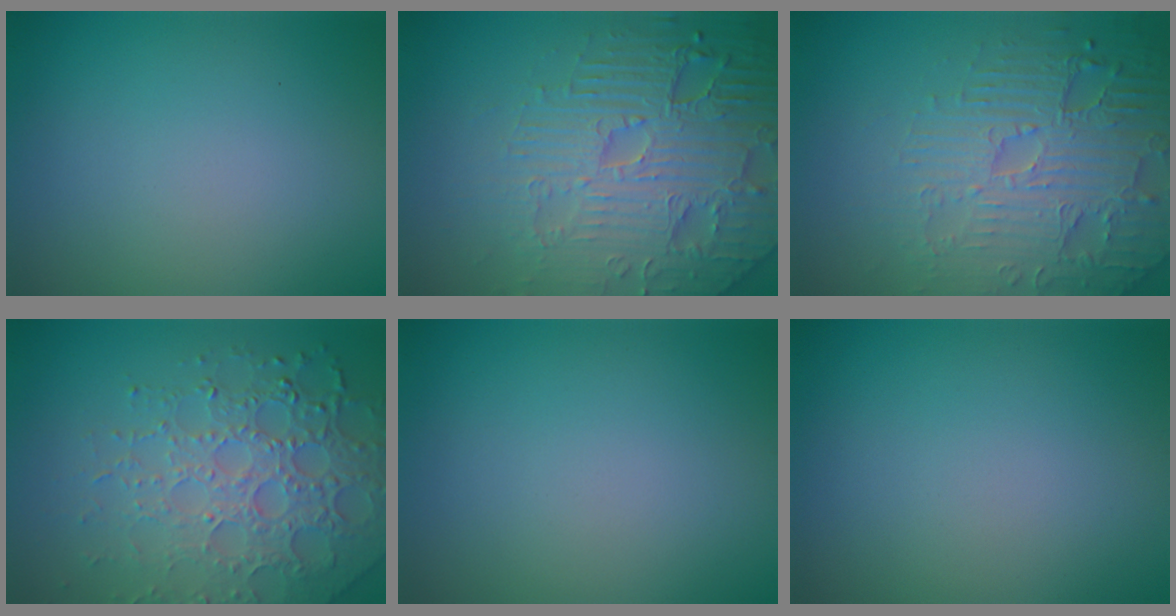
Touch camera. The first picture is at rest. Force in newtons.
{"total": 7.4, "press": 6.0, "slide": 4.4}
{"total": 5.2, "press": 4.8, "slide": 2.0}
{"total": 7.2, "press": 5.2, "slide": 5.0}
{"total": 0.0}
{"total": 0.0}